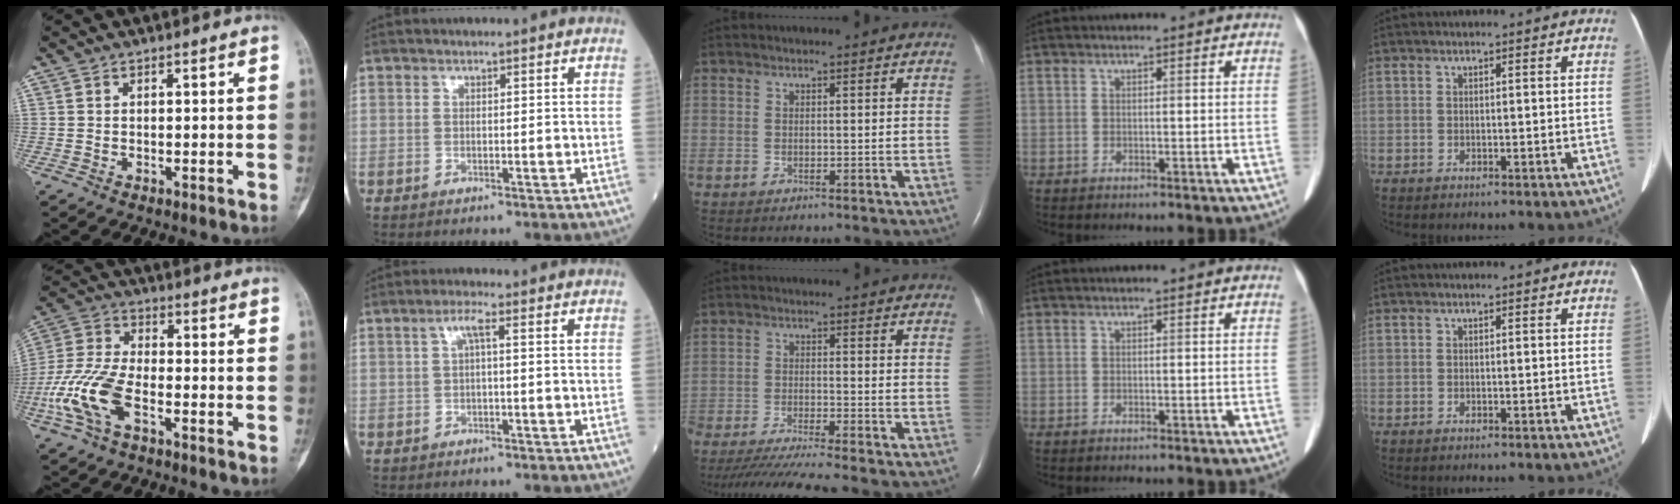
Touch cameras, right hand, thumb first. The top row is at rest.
{"thumb": {"total": 12.9, "force": [-4.9, 6.6, 10.0], "torque": [-0.228, 0.024, -0.096]}, "index": {"total": 2.3, "force": [0.4, 0.3, 2.3], "torque": [-0.045, 0.010, 0.008]}, "middle": {"total": 13.8, "force": [-12.1, -1.4, 6.4], "torque": [-0.096, -0.037, -0.201]}}